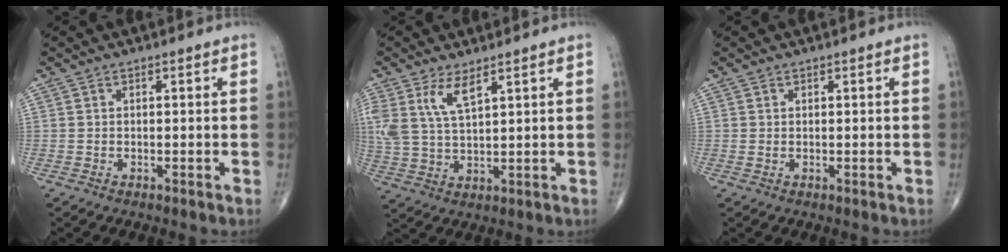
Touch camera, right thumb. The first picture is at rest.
{"total": 7.5, "force": [4.1, 2.7, 5.7], "torque": [-0.126, -0.015, 0.091]}
{"total": 0.0}